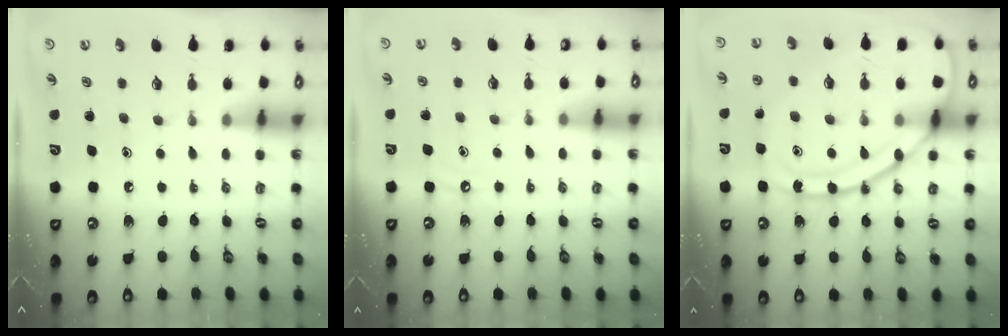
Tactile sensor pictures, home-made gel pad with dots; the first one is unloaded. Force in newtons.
{"total": 4.9, "press": 4.9, "slide": 0.6}
{"total": 17.5, "press": 17.5, "slide": 1.4}